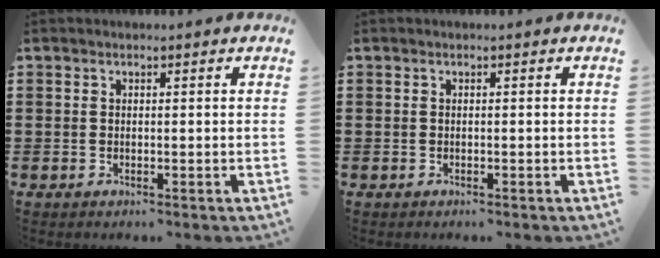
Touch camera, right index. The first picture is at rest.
{"total": 0.0}